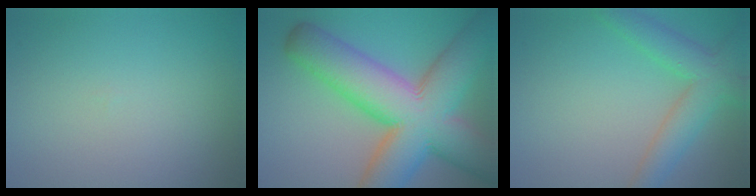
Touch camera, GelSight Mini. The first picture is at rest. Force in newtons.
{"total": 14.8, "press": 14.8, "slide": 0.6}
{"total": 5.1, "press": 5.1, "slide": 0.3}